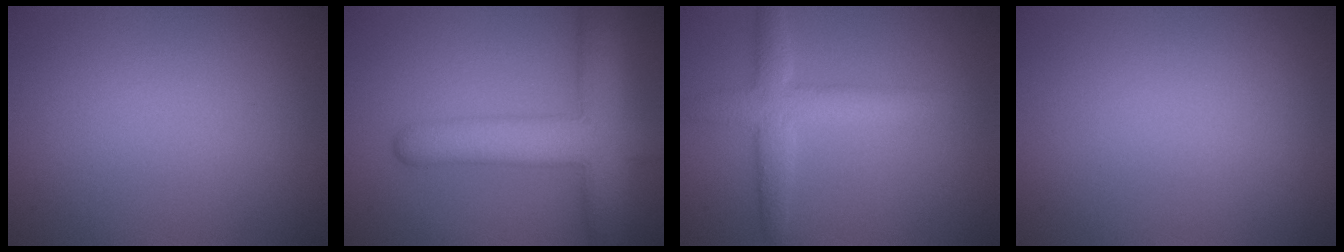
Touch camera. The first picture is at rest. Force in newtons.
{"total": 8.0, "press": 8.0, "slide": 0.5}
{"total": 4.0, "press": 4.0, "slide": 0.1}
{"total": 0.0}